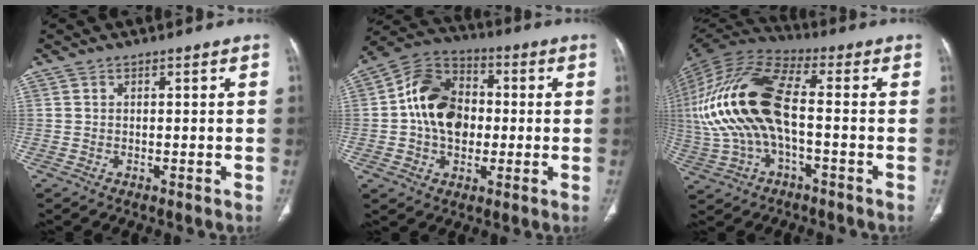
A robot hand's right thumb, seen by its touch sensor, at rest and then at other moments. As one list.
[{"total": 14.6, "force": [0.1, 10.8, 9.9], "torque": [-0.144, 0.027, -0.007]}, {"total": 20.8, "force": [-0.9, 9.6, 18.4], "torque": [-0.402, 0.032, -0.017]}]